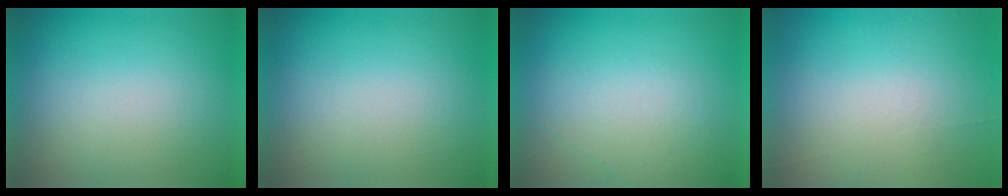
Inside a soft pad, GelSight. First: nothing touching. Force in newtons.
{"total": 0.0}
{"total": 1.0}
{"total": 4.5}